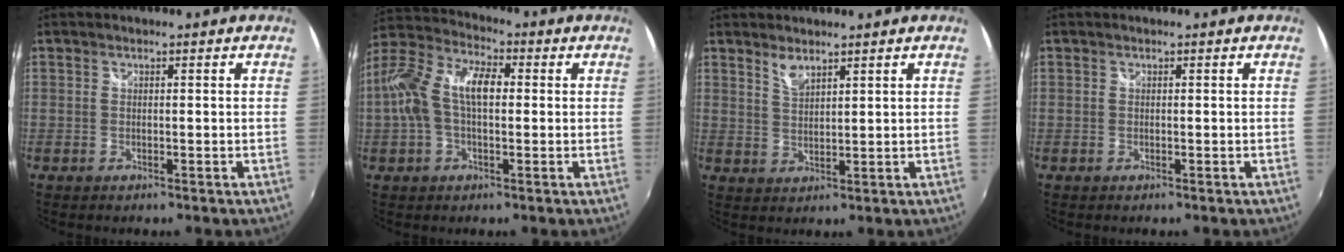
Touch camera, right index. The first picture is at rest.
{"total": 13.3, "force": [0.7, 6.8, 11.4], "torque": [-0.232, 0.028, 0.007]}
{"total": 2.9, "force": [2.4, 0.8, 1.5], "torque": [-0.026, -0.001, 0.043]}
{"total": 0.0}